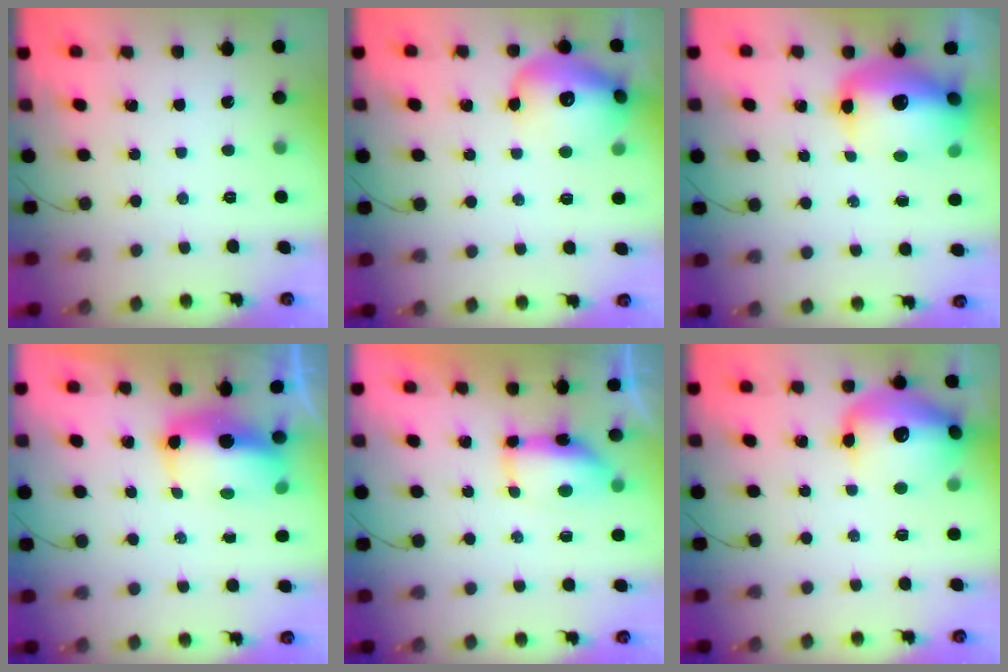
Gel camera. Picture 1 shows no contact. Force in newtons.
{"total": 18.1, "press": 17.9, "slide": 2.0}
{"total": 17.0, "press": 16.6, "slide": 3.9}
{"total": 9.1, "press": 9.0, "slide": 0.9}
{"total": 12.5, "press": 9.3, "slide": 8.3}
{"total": 16.1, "press": 15.7, "slide": 3.2}